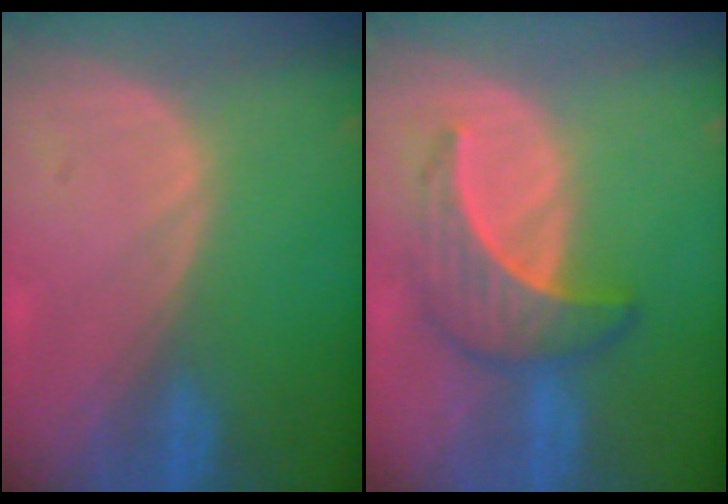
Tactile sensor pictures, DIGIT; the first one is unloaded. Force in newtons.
{"total": 6.4, "press": 6.3, "slide": 1.1}